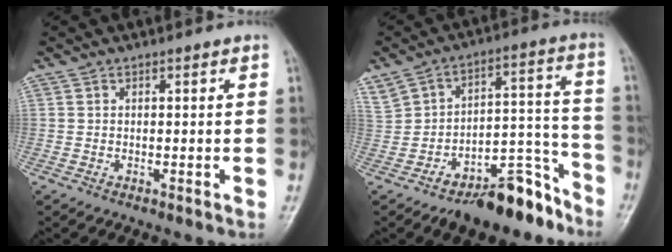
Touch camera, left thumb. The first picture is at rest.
{"total": 14.9, "force": [-9.2, 7.8, 8.7], "torque": [-0.078, 0.109, -0.136]}